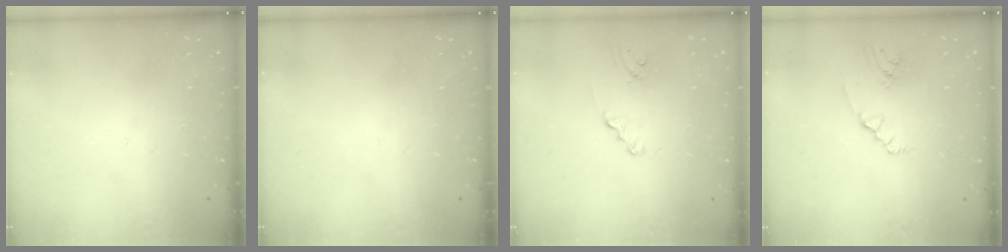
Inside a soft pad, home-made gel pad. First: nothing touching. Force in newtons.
{"total": 0.0}
{"total": 1.3, "press": 1.3, "slide": 0.1}
{"total": 2.1, "press": 1.8, "slide": 1.1}